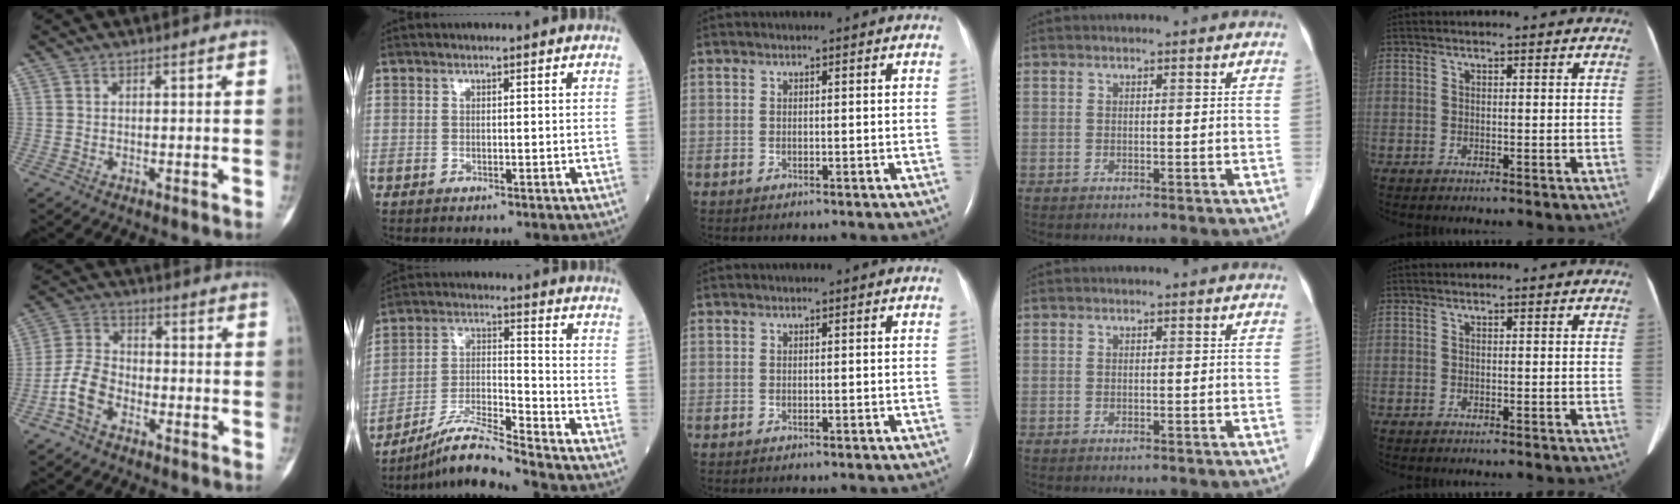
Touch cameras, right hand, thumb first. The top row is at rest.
{"thumb": {"total": 7.4, "force": [-3.7, 4.7, 4.4], "torque": [-0.083, 0.030, -0.081]}, "index": {"total": 8.8, "force": [-7.8, -1.4, 3.8], "torque": [-0.079, -0.006, -0.146]}}